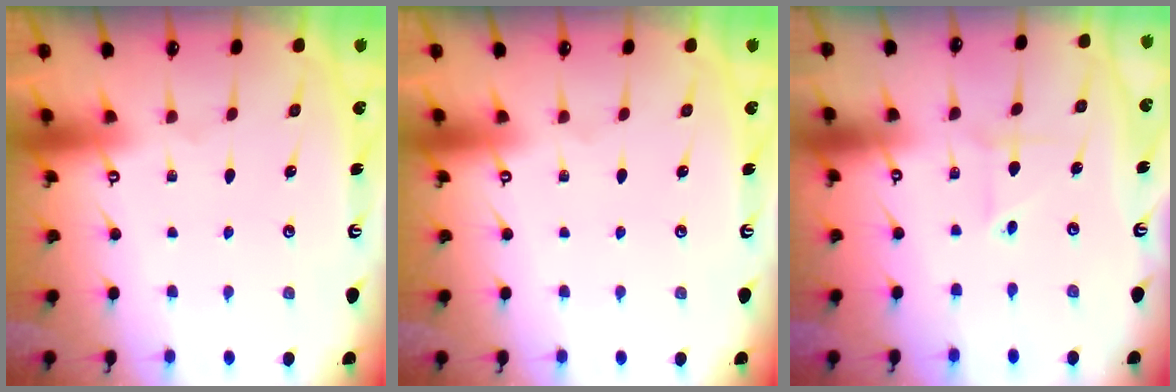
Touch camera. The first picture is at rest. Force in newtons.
{"total": 0.0}
{"total": 2.2, "press": 2.2, "slide": 0.3}